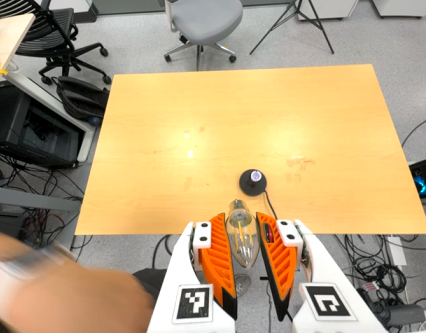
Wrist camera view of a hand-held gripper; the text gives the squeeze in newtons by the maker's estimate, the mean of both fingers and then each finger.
{"total": 14.1, "left": 15.9, "right": 12.2}